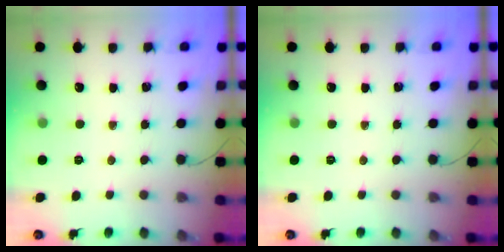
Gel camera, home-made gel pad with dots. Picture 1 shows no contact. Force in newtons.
{"total": 0.0}